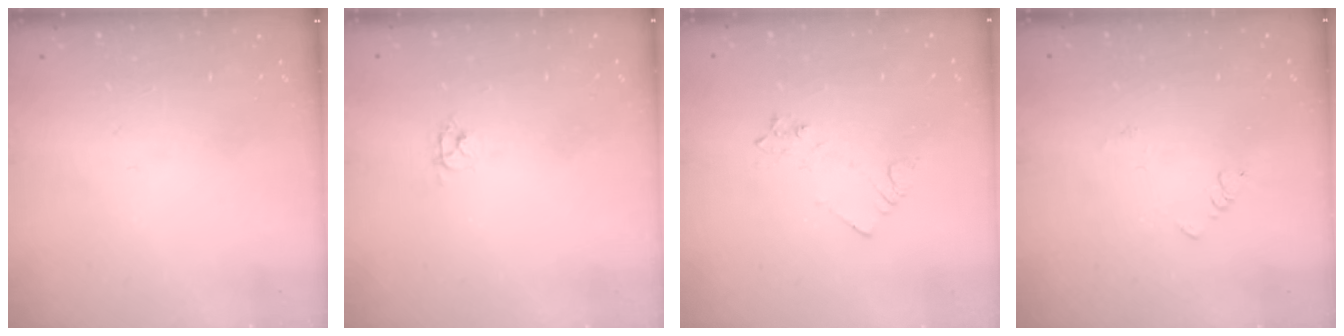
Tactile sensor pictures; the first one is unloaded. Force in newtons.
{"total": 3.6, "press": 3.6, "slide": 0.5}
{"total": 2.5, "press": 2.4, "slide": 0.4}
{"total": 2.1, "press": 2.1, "slide": 0.3}